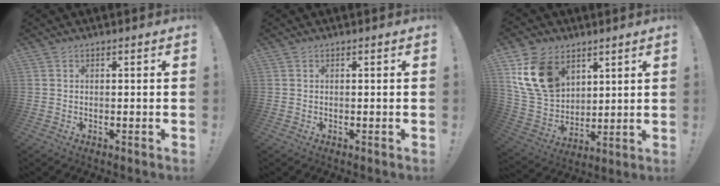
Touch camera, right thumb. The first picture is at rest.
{"total": 0.0}
{"total": 16.5, "force": [8.2, 11.2, 9.1], "torque": [-0.182, -0.031, 0.162]}